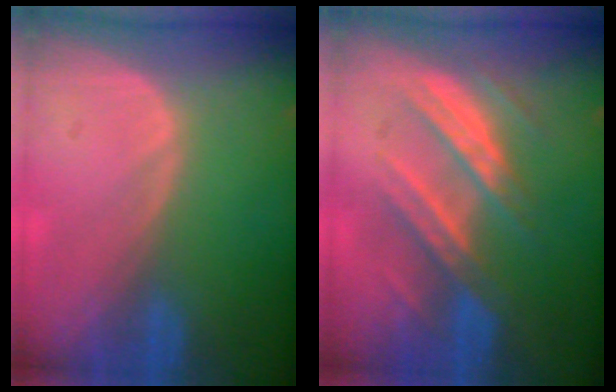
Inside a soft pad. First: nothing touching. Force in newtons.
{"total": 7.4, "press": 7.3, "slide": 1.0}